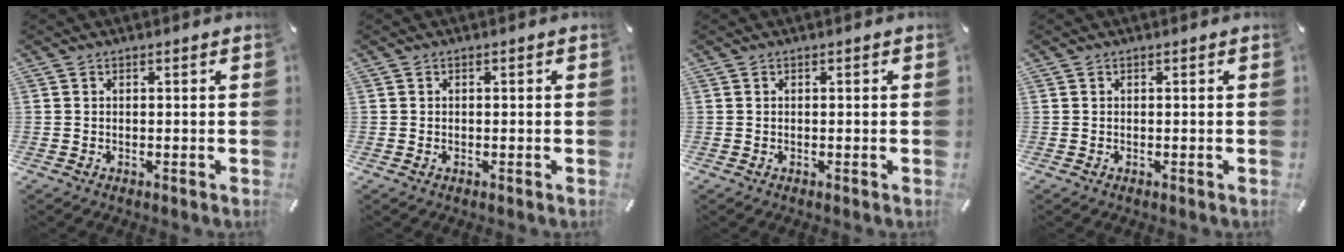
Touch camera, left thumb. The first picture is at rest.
{"total": 0.0}
{"total": 0.0}
{"total": 0.0}